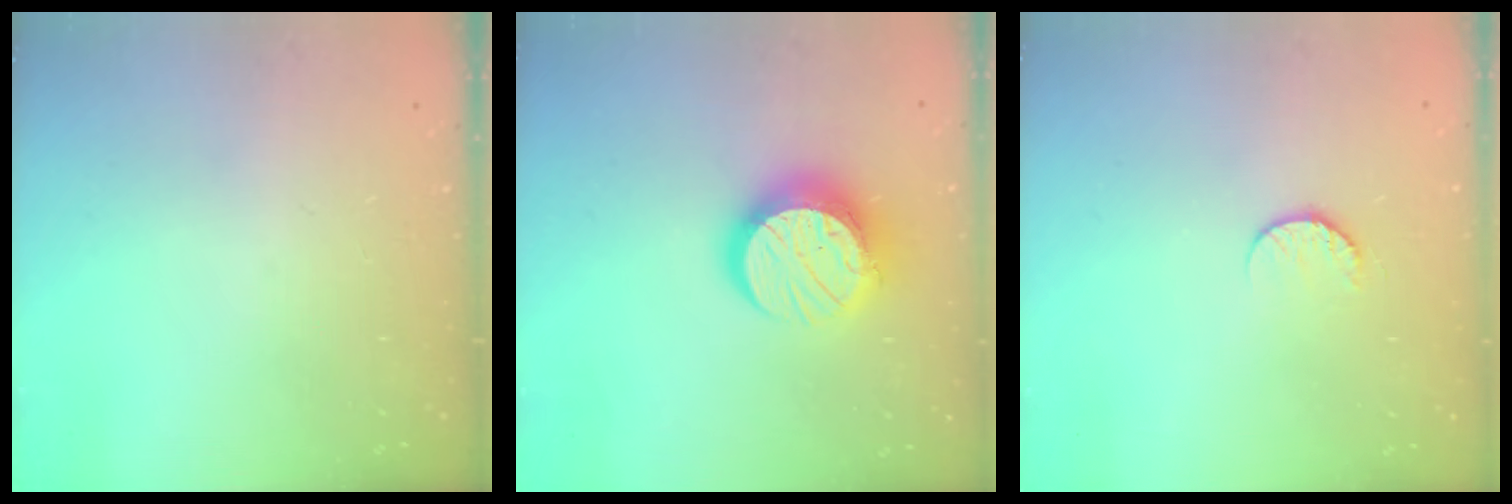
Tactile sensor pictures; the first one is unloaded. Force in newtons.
{"total": 14.3, "press": 14.2, "slide": 1.6}
{"total": 7.4, "press": 7.4, "slide": 0.6}